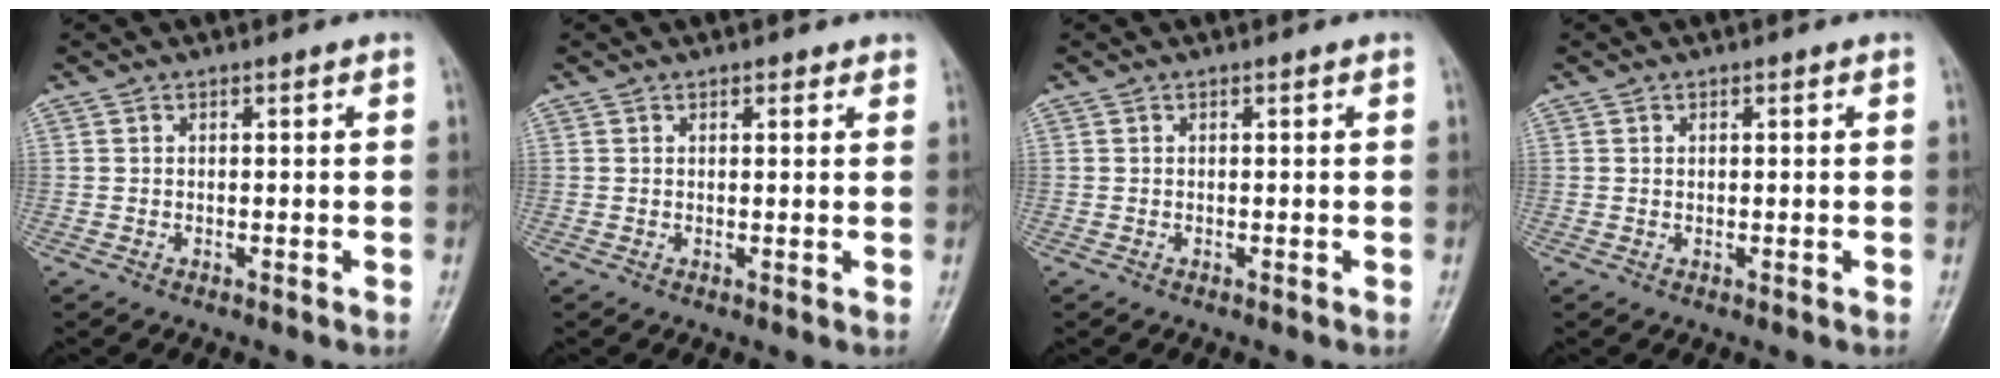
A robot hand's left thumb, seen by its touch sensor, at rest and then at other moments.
{"total": 1.4, "force": [1.0, 0.7, 0.7], "torque": [-0.001, -0.004, 0.009]}
{"total": 0.0}
{"total": 0.5, "force": [0.2, 0.4, 0.3], "torque": [-0.004, 0.000, 0.003]}